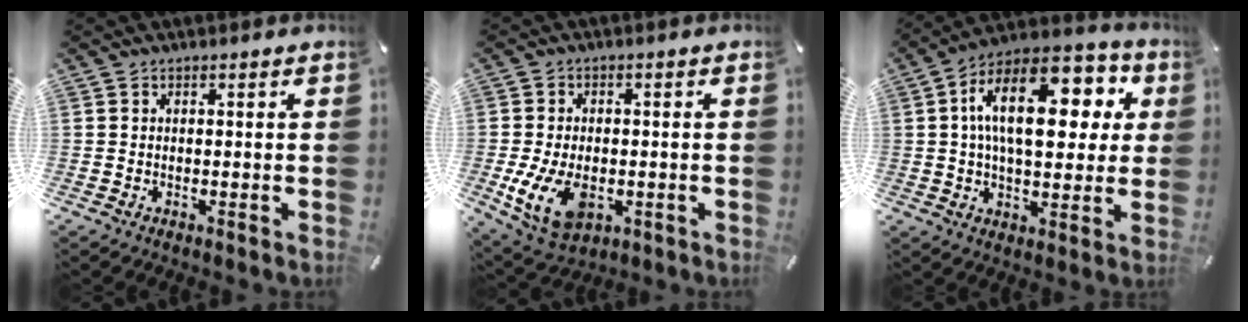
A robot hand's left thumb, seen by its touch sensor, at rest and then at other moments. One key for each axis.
{"total": 10.8, "fx": -2.5, "fy": 7.1, "fz": 7.8, "tx": -0.166, "ty": -0.002, "tz": -0.043}
{"total": 20.5, "fx": 5.8, "fy": 11.2, "fz": 16.2, "tx": -0.267, "ty": -0.013, "tz": 0.094}